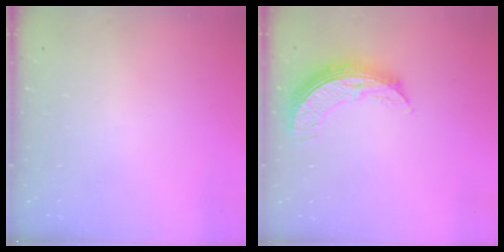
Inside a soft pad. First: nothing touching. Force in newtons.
{"total": 8.7, "press": 8.6, "slide": 0.9}